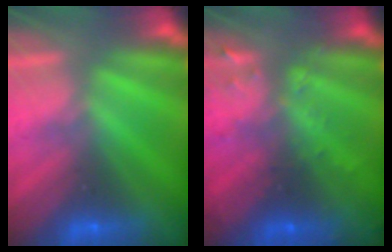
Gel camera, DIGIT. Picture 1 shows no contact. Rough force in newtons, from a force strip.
{"total": 3.1}